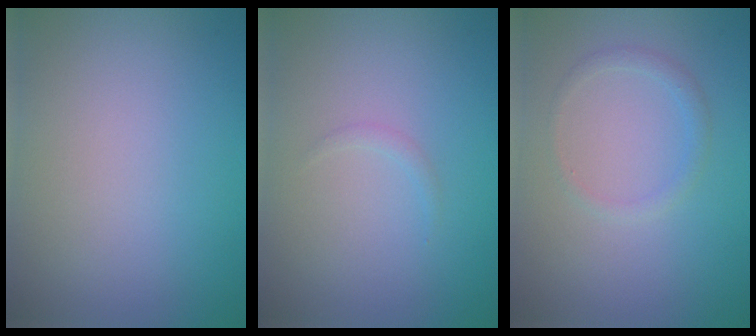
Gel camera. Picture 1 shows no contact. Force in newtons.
{"total": 0.6, "press": 0.6, "slide": 0.1}
{"total": 1.2, "press": 1.1, "slide": 0.1}